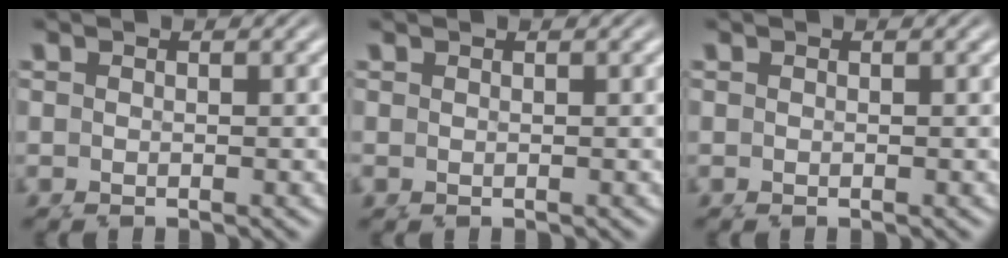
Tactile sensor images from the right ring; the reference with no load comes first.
{"total": 0.0}
{"total": 0.0}